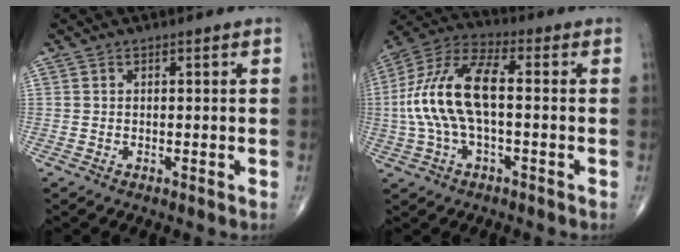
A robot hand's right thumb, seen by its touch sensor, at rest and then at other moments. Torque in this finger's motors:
{"motor_torque": [1.65, 1.53, 1.47, -0.38, 0.62]}